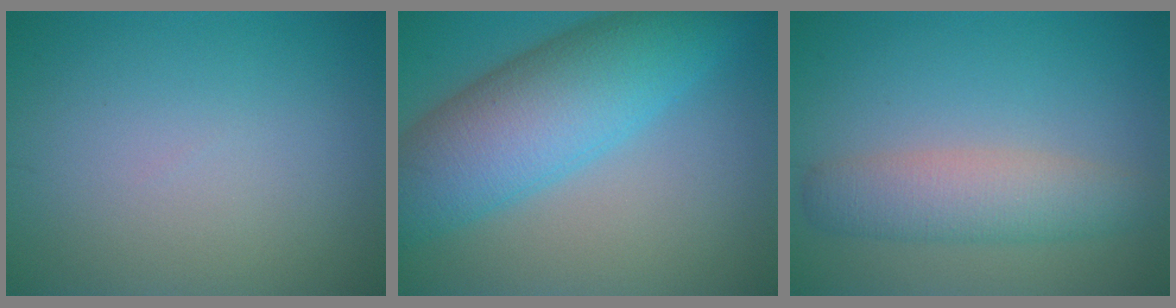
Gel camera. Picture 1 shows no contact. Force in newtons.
{"total": 9.9, "press": 9.9, "slide": 0.2}
{"total": 4.2, "press": 4.2, "slide": 0.1}